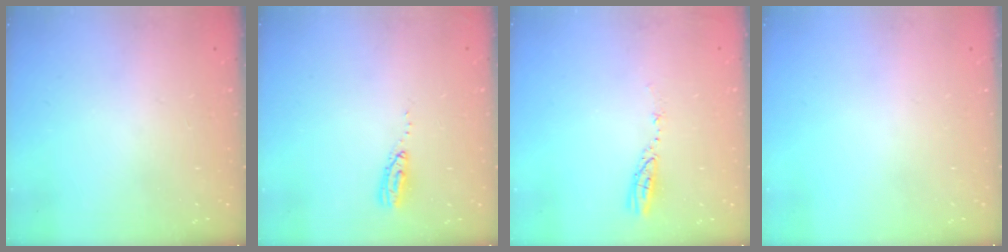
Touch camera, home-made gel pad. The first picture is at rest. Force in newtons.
{"total": 5.4, "press": 5.4, "slide": 0.3}
{"total": 3.6, "press": 3.6, "slide": 0.3}
{"total": 0.0}